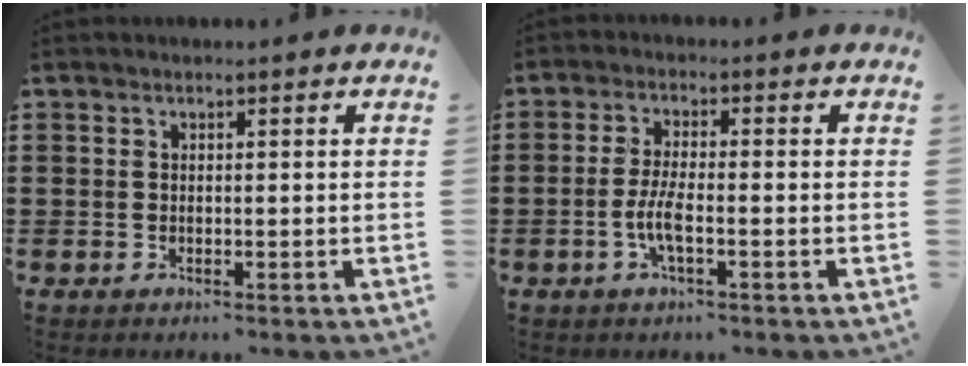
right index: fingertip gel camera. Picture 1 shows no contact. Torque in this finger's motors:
{"motor_torque": [2.14, 0.00, 0.40, 0.05]}